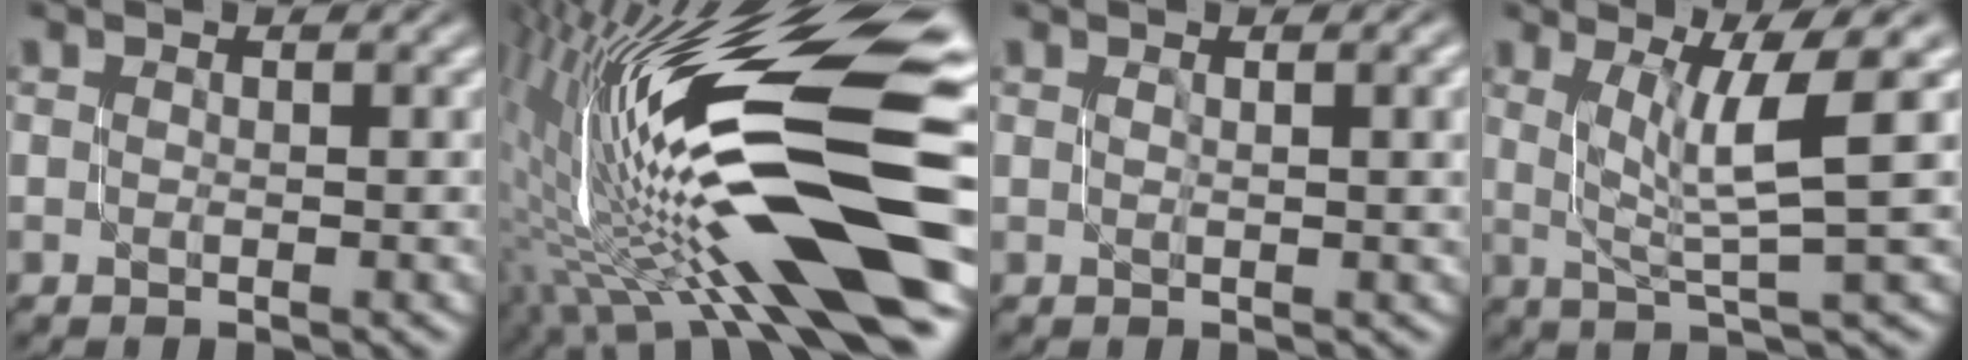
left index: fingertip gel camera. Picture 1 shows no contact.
{"total": 15.6, "force": [-2.4, 3.9, 14.9], "torque": [-0.275, 0.020, -0.039]}
{"total": 3.2, "force": [0.6, 1.2, 3.0], "torque": [-0.026, 0.008, 0.004]}
{"total": 5.1, "force": [1.5, 0.7, 4.8], "torque": [-0.082, 0.003, 0.028]}